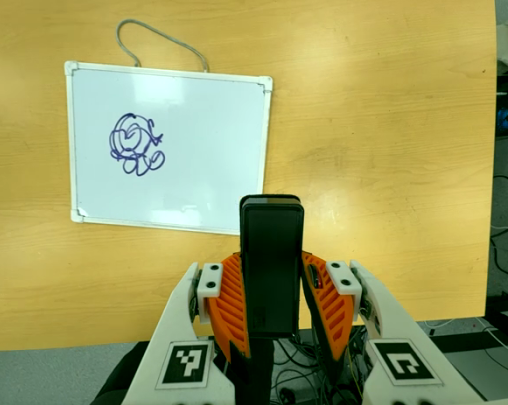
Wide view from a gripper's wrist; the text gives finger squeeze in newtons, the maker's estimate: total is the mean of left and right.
{"total": 3.7, "left": 2.1, "right": 5.3}